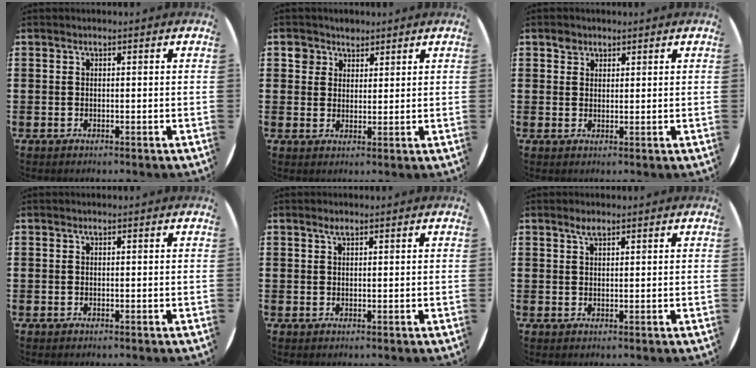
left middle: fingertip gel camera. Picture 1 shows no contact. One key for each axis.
{"total": 3.0, "fx": 2.2, "fy": 2.0, "fz": 0.0, "tx": 0.008, "ty": 0.002, "tz": 0.040}
{"total": 1.7, "fx": 1.3, "fy": 1.0, "fz": 0.0, "tx": 0.006, "ty": -0.002, "tz": 0.026}
{"total": 0.0}
{"total": 0.8, "fx": 0.6, "fy": 0.2, "fz": 0.6, "tx": -0.012, "ty": 0.001, "tz": 0.010}
{"total": 1.4, "fx": 1.0, "fy": 0.4, "fz": 0.8, "tx": -0.017, "ty": 0.004, "tz": 0.017}